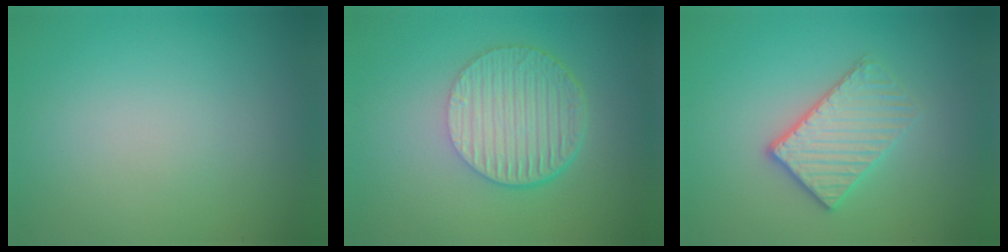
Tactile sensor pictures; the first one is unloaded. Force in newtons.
{"total": 6.7, "press": 4.4, "slide": 5.0}
{"total": 3.5, "press": 3.1, "slide": 1.7}